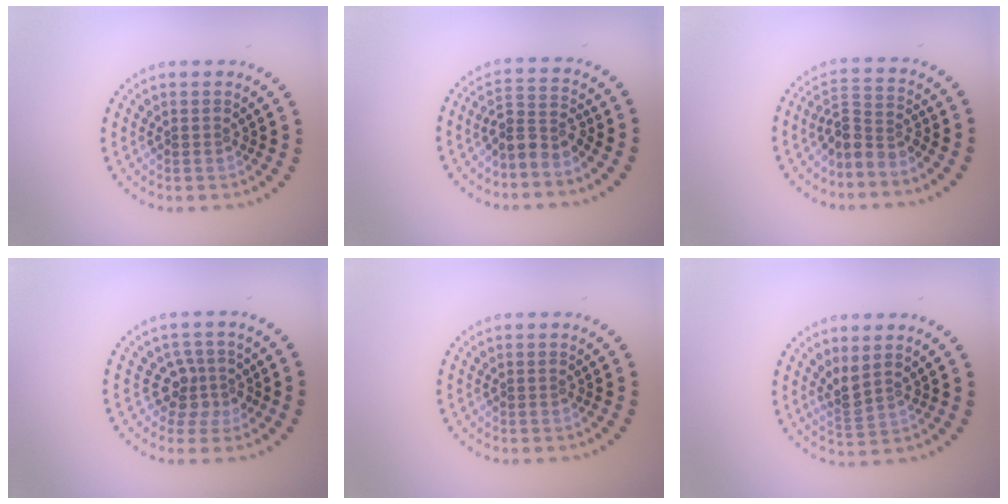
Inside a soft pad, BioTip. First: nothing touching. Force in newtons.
{"total": 2.7, "press": 2.2, "slide": 1.7}
{"total": 3.0, "press": 2.1, "slide": 2.1}
{"total": 2.7, "press": 1.9, "slide": 1.8}
{"total": 0.0}
{"total": 2.1, "press": 1.6, "slide": 1.5}